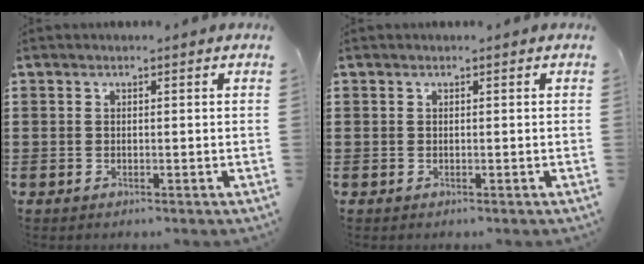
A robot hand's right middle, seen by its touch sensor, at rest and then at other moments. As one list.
[{"total": 0.0}]